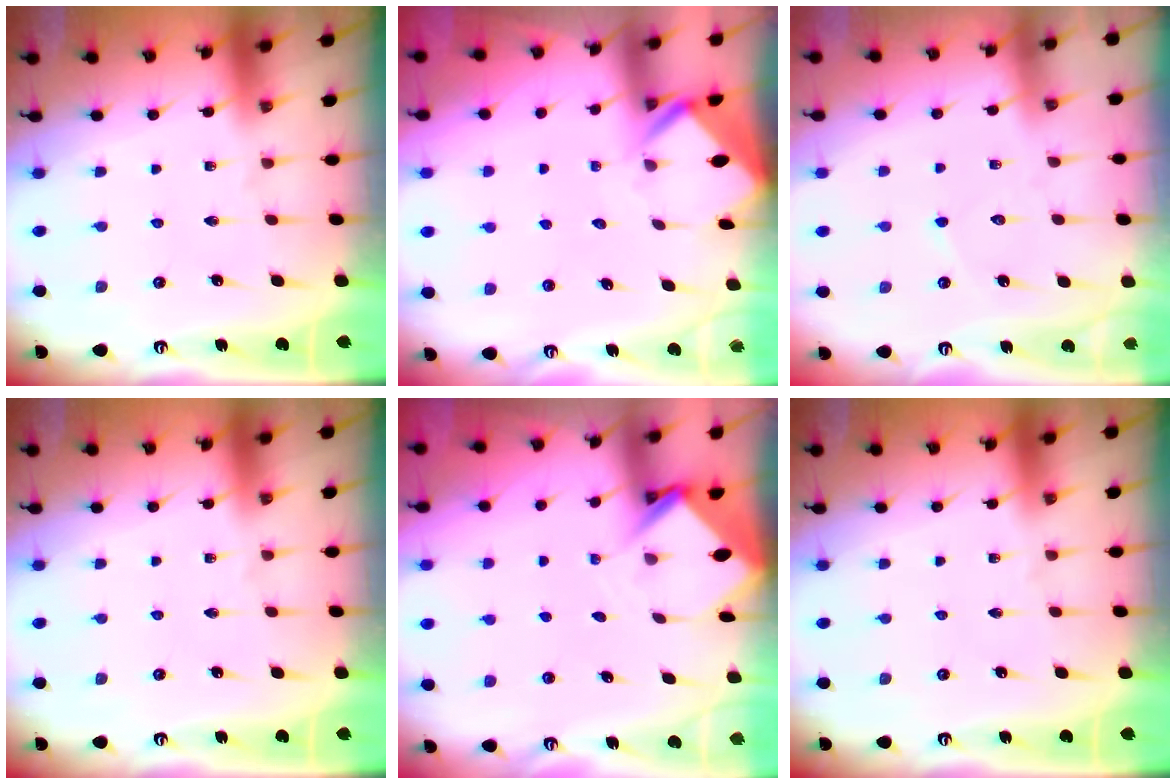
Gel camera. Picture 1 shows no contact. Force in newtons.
{"total": 3.3, "press": 3.3, "slide": 0.3}
{"total": 2.8, "press": 2.8, "slide": 0.2}
{"total": 0.0}
{"total": 3.5, "press": 3.4, "slide": 0.3}
{"total": 0.0}